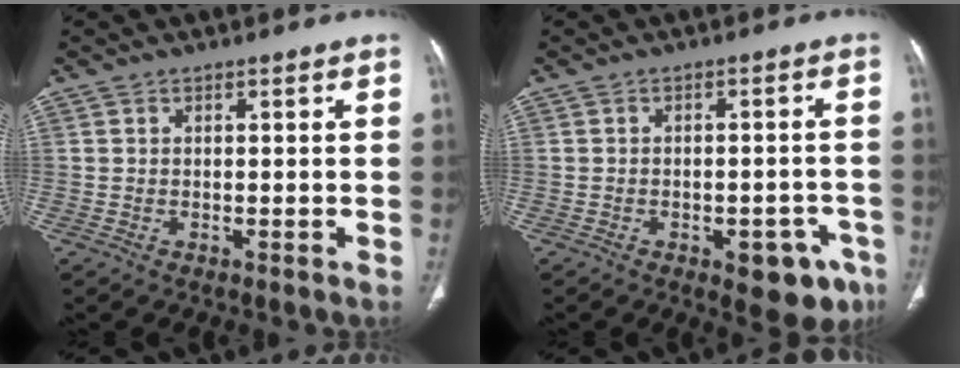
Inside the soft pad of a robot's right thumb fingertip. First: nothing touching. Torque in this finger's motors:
{"motor_torque": [1.86, 0.98, -0.15, 0.05, 0.19]}